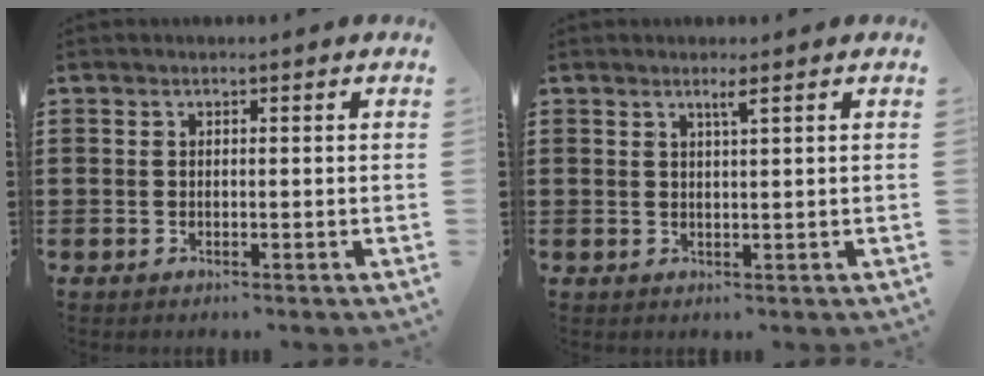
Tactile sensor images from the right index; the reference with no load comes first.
{"total": 1.5, "force": [0.9, -0.2, 1.2], "torque": [-0.023, -0.002, 0.015]}